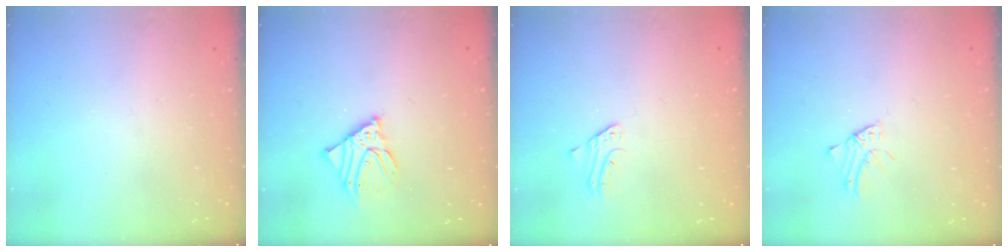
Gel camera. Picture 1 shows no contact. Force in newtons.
{"total": 7.6, "press": 7.5, "slide": 1.0}
{"total": 2.3, "press": 2.3, "slide": 0.2}
{"total": 1.4, "press": 1.4, "slide": 0.0}